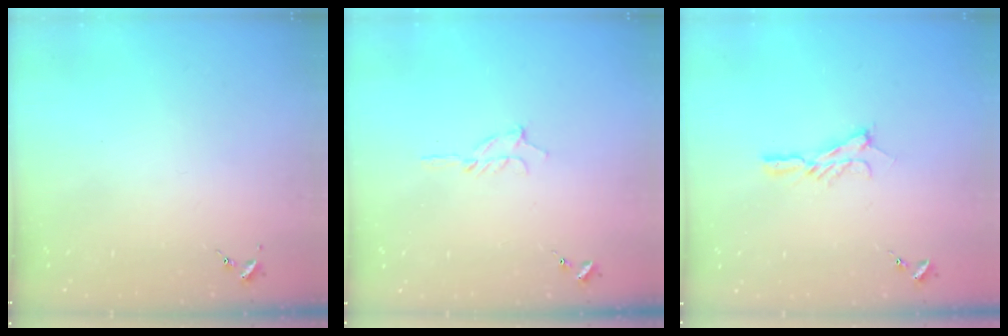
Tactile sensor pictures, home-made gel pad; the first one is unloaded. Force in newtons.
{"total": 5.0, "press": 5.0, "slide": 0.6}
{"total": 8.3, "press": 8.3, "slide": 0.6}